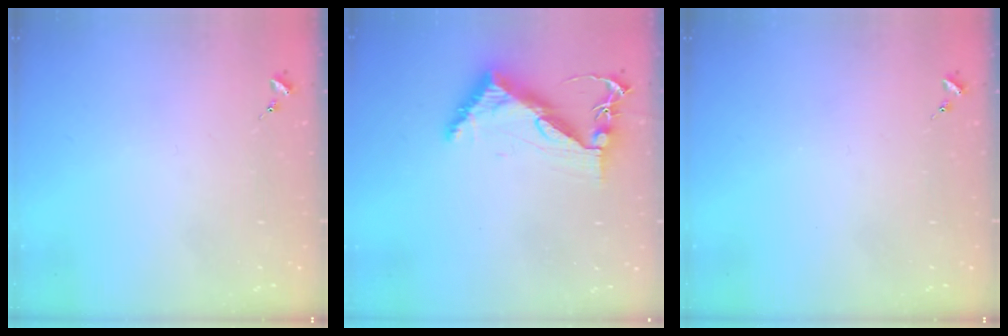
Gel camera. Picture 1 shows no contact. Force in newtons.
{"total": 8.3, "press": 8.2, "slide": 1.2}
{"total": 0.0}